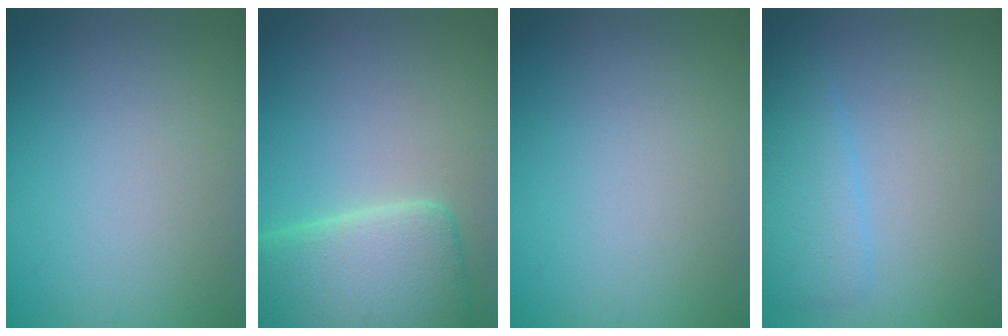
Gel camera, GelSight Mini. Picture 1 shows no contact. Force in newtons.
{"total": 9.2, "press": 9.2, "slide": 0.8}
{"total": 0.0}
{"total": 3.1, "press": 3.1, "slide": 0.3}